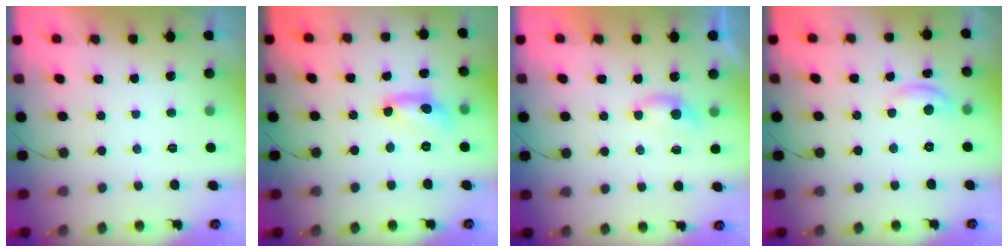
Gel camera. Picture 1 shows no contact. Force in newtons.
{"total": 9.8, "press": 9.8, "slide": 0.7}
{"total": 4.6, "press": 4.6, "slide": 0.5}
{"total": 6.6, "press": 6.6, "slide": 0.3}